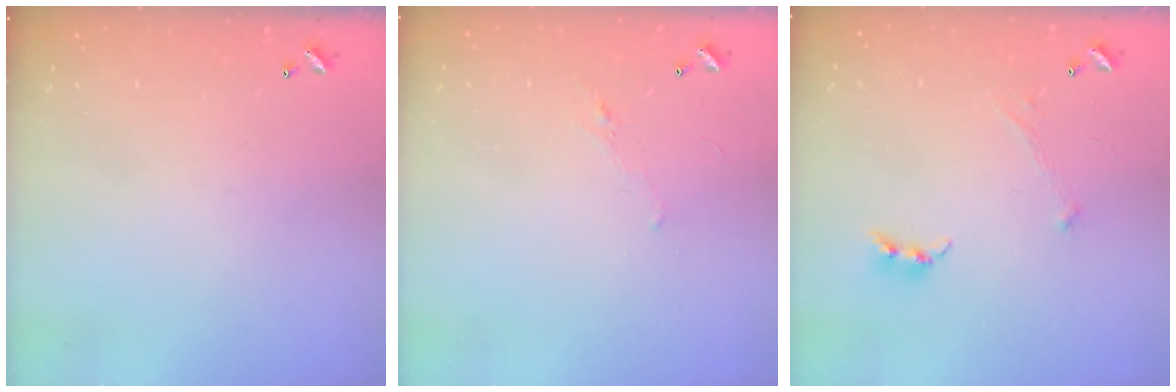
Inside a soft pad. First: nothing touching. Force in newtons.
{"total": 0.7, "press": 0.2, "slide": 0.6}
{"total": 0.0}